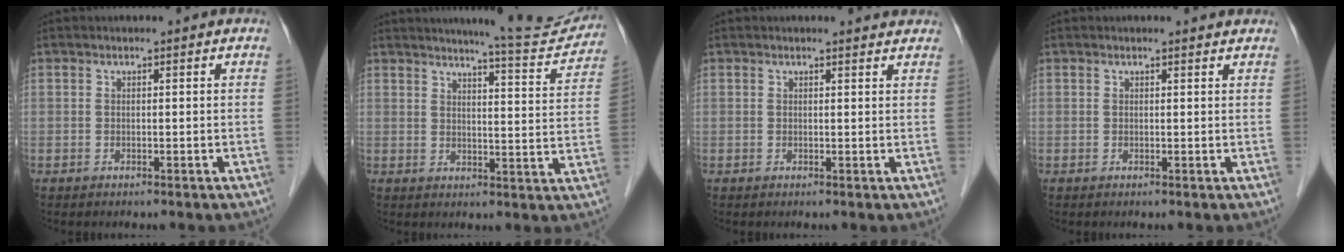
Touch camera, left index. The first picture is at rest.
{"total": 10.8, "force": [10.4, 0.0, 3.0], "torque": [-0.038, -0.025, 0.124]}
{"total": 1.9, "force": [1.9, 0.2, 0.2], "torque": [-0.010, -0.003, 0.015]}
{"total": 1.4, "force": [1.4, 0.2, 0.2], "torque": [-0.013, 0.002, 0.012]}